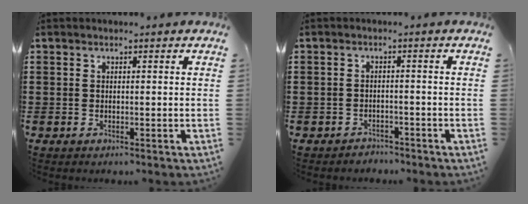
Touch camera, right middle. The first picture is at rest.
{"total": 1.8, "force": [-1.7, 0.4, -0.2], "torque": [-0.003, 0.003, -0.040]}